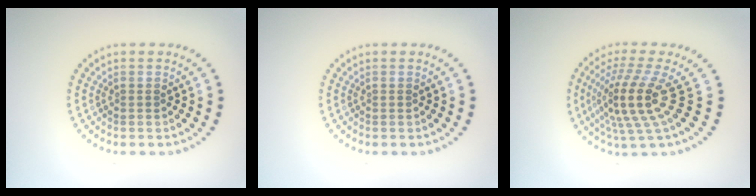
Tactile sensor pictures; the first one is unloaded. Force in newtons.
{"total": 0.0}
{"total": 5.1, "press": 3.6, "slide": 3.6}